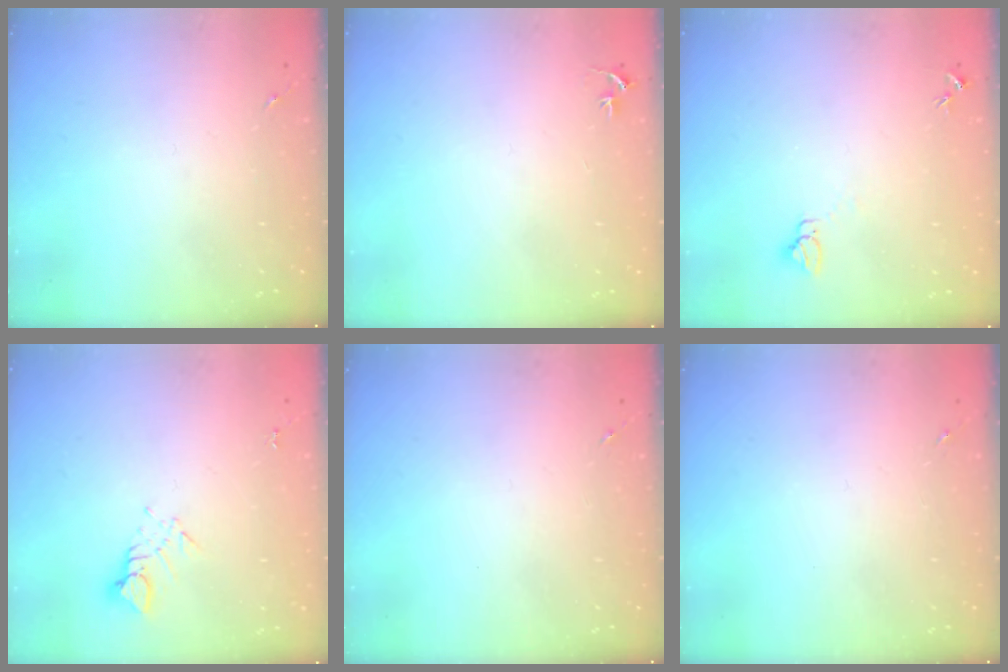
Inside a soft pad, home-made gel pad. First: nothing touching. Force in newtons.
{"total": 2.9, "press": 2.9, "slide": 0.2}
{"total": 3.9, "press": 3.8, "slide": 0.3}
{"total": 3.2, "press": 3.2, "slide": 0.2}
{"total": 0.0}
{"total": 0.0}